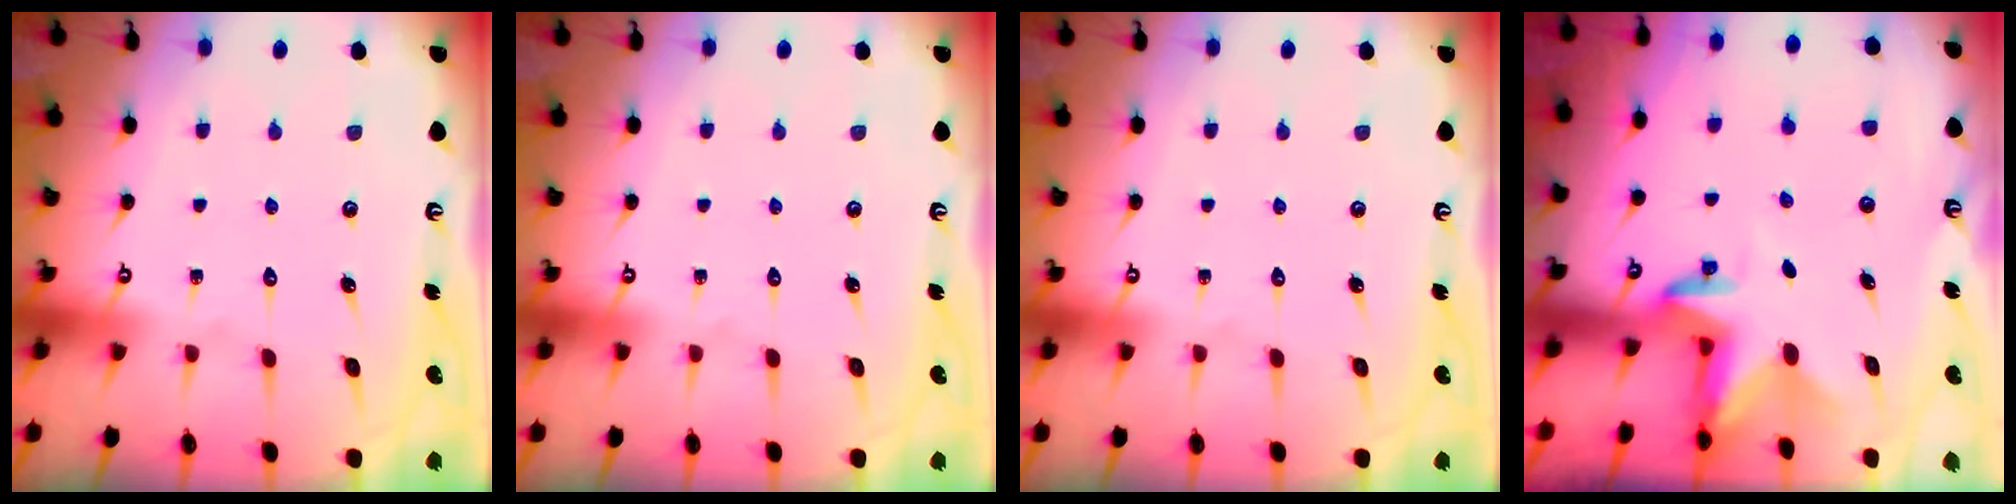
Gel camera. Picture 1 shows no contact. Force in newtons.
{"total": 0.0}
{"total": 0.0}
{"total": 2.9, "press": 2.9, "slide": 0.2}